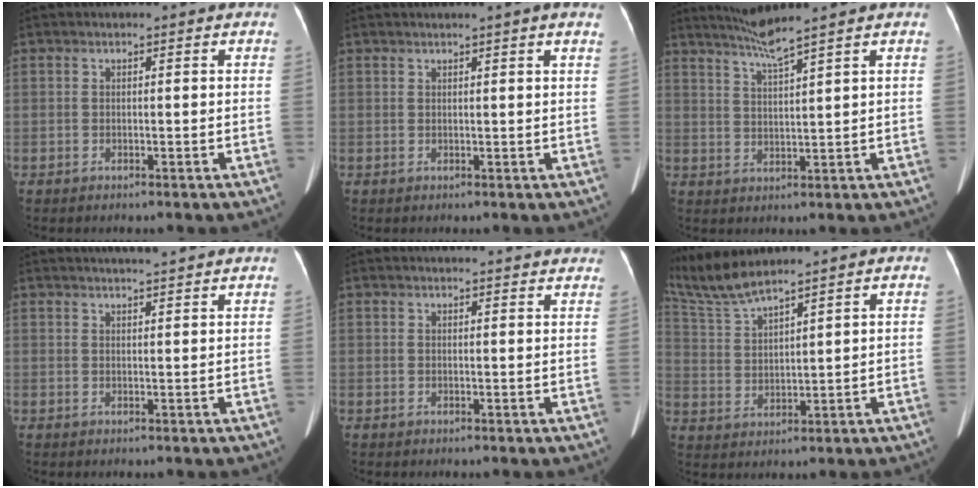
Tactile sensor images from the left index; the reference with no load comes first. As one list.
[{"total": 2.4, "force": [1.7, -0.6, 1.5], "torque": [-0.017, 0.006, 0.022]}, {"total": 4.6, "force": [3.9, -1.7, 1.8], "torque": [-0.040, -0.009, 0.080]}, {"total": 5.9, "force": [5.3, -0.1, 2.5], "torque": [-0.038, 0.016, 0.062]}, {"total": 10.1, "force": [9.7, 1.4, 2.5], "torque": [-0.008, 0.006, 0.088]}, {"total": 7.9, "force": [7.3, -0.5, 3.0], "torque": [-0.080, 0.007, 0.156]}]